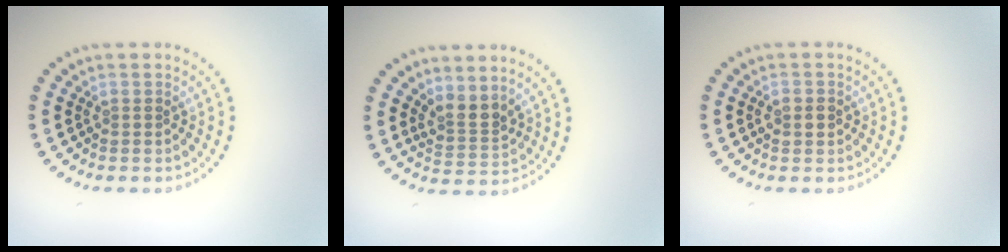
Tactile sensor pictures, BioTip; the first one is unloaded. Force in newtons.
{"total": 2.6, "press": 1.9, "slide": 1.9}
{"total": 1.8, "press": 1.8, "slide": 0.1}